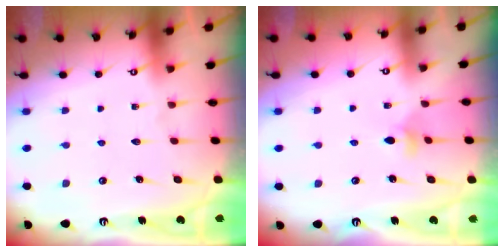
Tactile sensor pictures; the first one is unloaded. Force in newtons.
{"total": 4.6, "press": 4.6, "slide": 0.8}